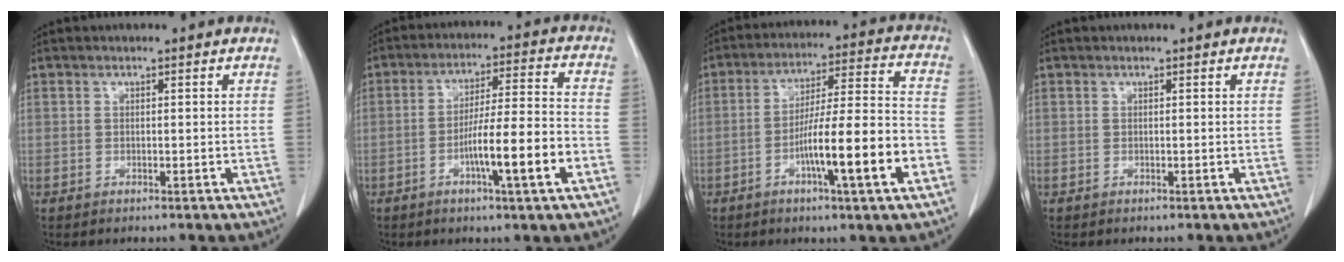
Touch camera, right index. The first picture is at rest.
{"total": 11.5, "force": [-4.3, 0.0, 10.7], "torque": [-0.177, 0.002, -0.068]}
{"total": 14.7, "force": [-5.4, 0.4, 13.6], "torque": [-0.224, 0.004, -0.084]}
{"total": 0.0}